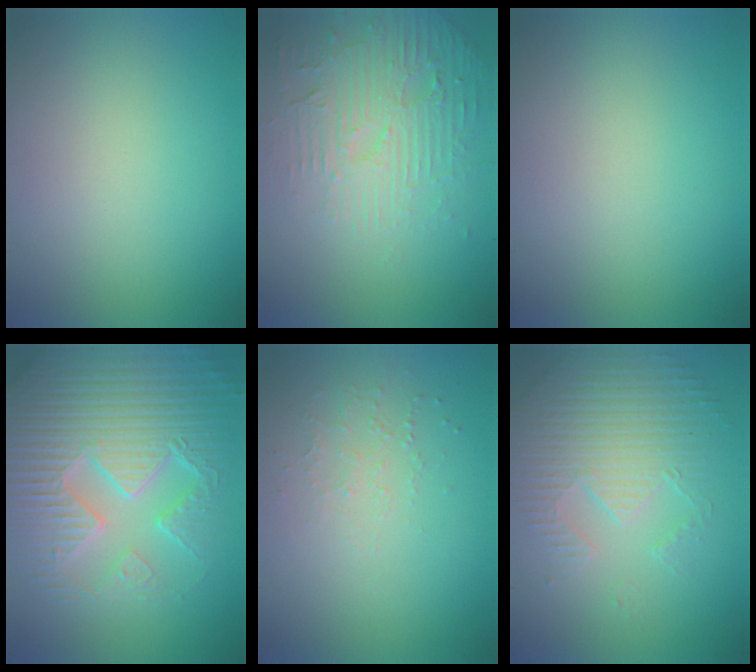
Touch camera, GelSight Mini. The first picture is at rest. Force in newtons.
{"total": 5.8, "press": 3.7, "slide": 4.5}
{"total": 0.0}
{"total": 8.9, "press": 6.4, "slide": 6.1}
{"total": 1.0, "press": 0.6, "slide": 0.8}
{"total": 3.9, "press": 3.8, "slide": 0.8}